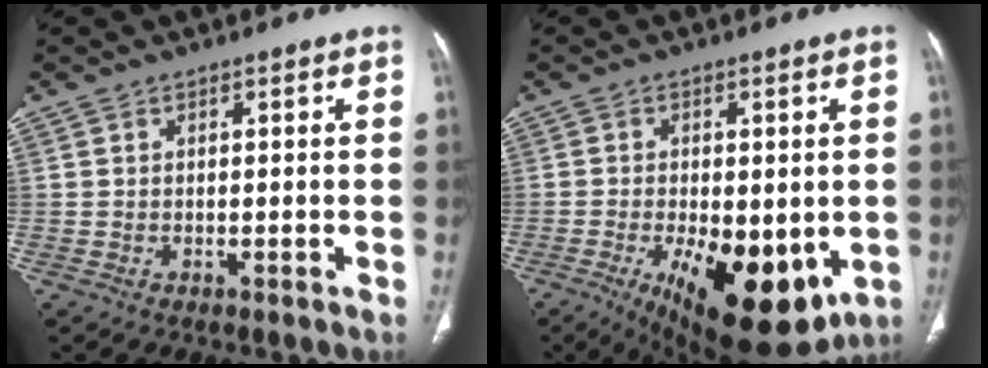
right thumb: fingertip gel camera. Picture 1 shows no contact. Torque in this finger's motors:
{"motor_torque": [0.60, 1.88, 0.12, -0.18, 0.33]}